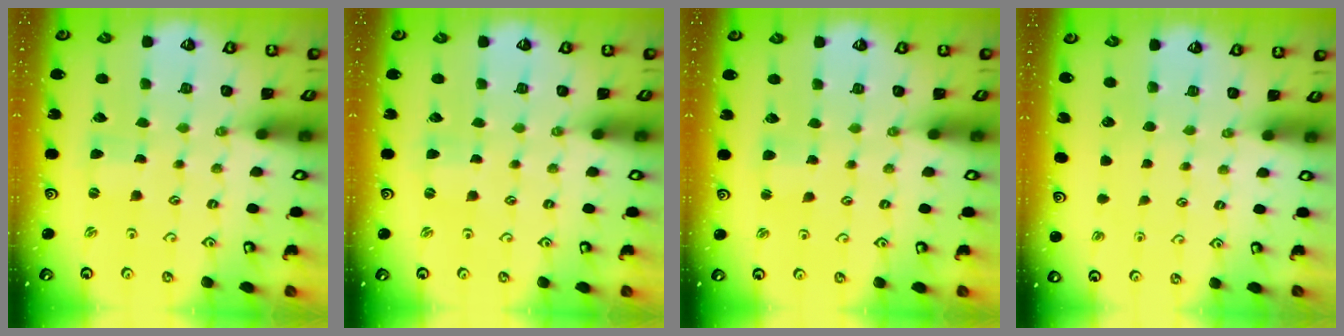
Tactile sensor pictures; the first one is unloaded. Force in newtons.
{"total": 1.9, "press": 1.9, "slide": 0.2}
{"total": 2.7, "press": 2.6, "slide": 0.4}
{"total": 0.0}